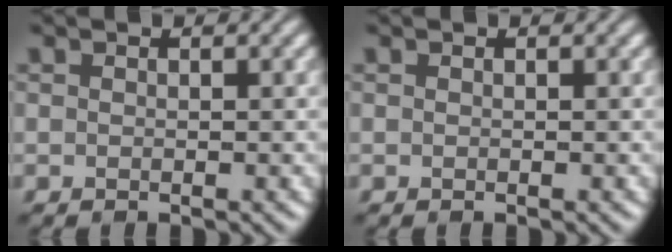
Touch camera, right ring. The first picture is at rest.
{"total": 0.0}